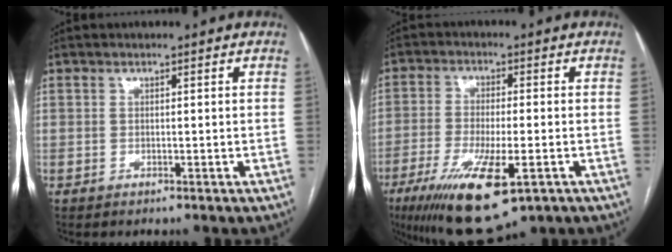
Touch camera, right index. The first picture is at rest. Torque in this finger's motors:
{"motor_torque": [1.72, -0.42, 0.79, 0.18]}